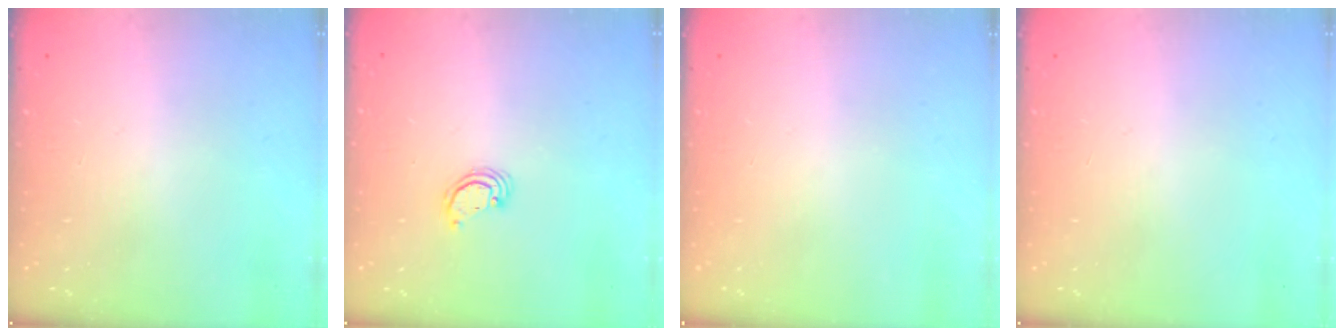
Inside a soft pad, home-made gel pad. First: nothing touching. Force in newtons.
{"total": 2.6, "press": 2.6, "slide": 0.2}
{"total": 0.0}
{"total": 0.0}